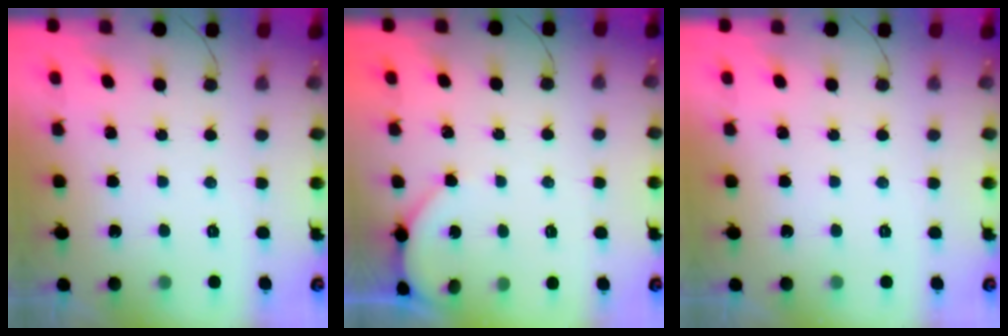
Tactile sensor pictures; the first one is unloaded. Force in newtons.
{"total": 2.1, "press": 2.1, "slide": 0.3}
{"total": 0.0}